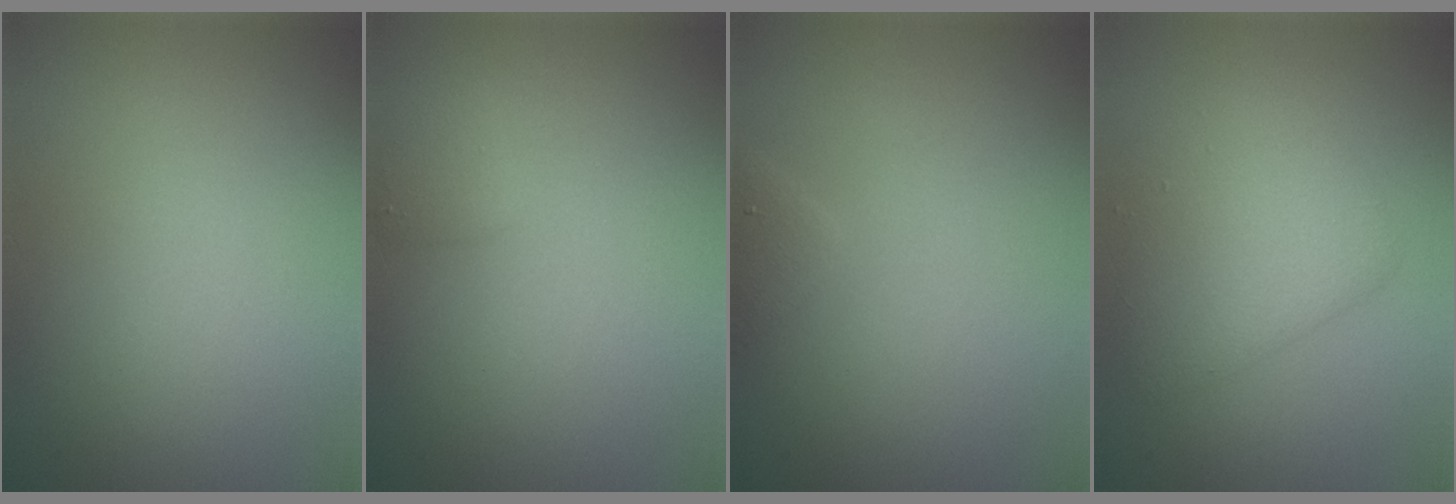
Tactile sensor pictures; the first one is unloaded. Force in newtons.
{"total": 1.2, "press": 1.2, "slide": 0.1}
{"total": 1.4, "press": 1.4, "slide": 0.1}
{"total": 4.1, "press": 4.1, "slide": 0.1}